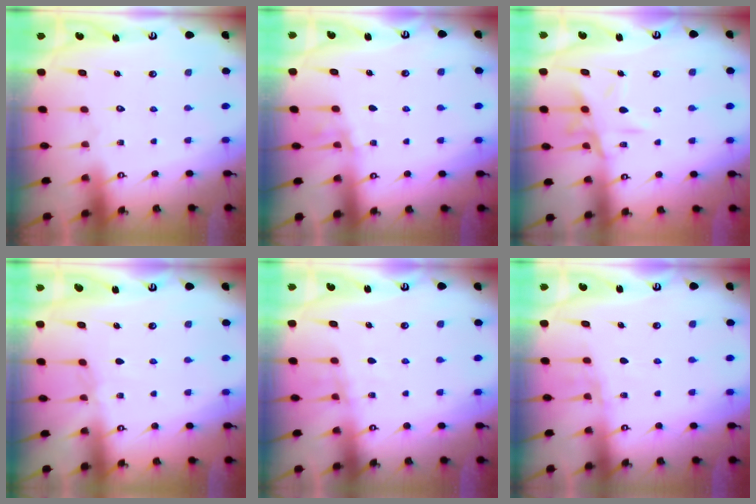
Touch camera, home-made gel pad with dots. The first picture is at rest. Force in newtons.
{"total": 3.0, "press": 3.0, "slide": 0.4}
{"total": 11.5, "press": 11.4, "slide": 0.9}
{"total": 3.5, "press": 3.4, "slide": 0.5}
{"total": 5.6, "press": 5.5, "slide": 1.3}
{"total": 5.1, "press": 4.9, "slide": 1.5}